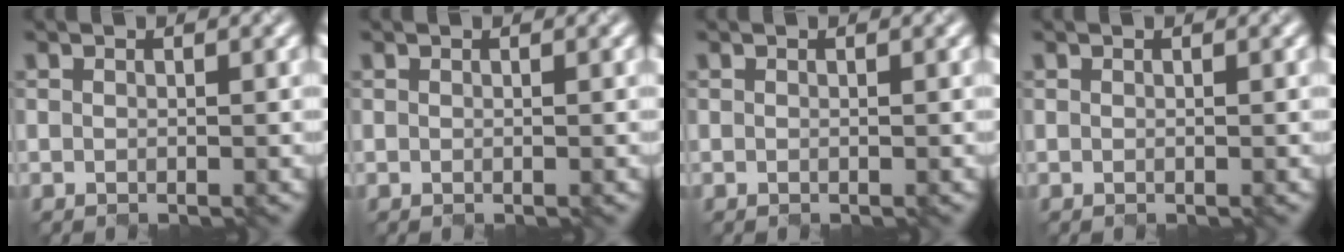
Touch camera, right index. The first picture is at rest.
{"total": 0.0}
{"total": 0.0}
{"total": 0.0}